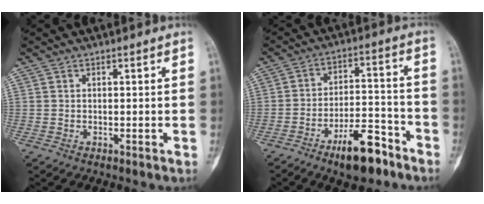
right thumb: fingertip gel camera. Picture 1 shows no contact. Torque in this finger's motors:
{"motor_torque": [2.14, 0.48, 1.08, -1.24, 0.23]}